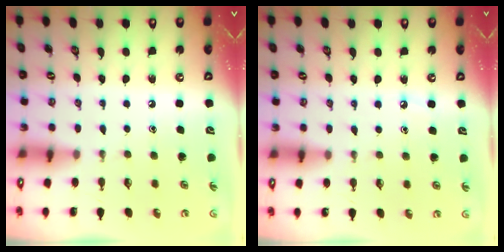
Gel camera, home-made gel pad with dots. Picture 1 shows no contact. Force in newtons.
{"total": 3.7, "press": 3.6, "slide": 0.5}